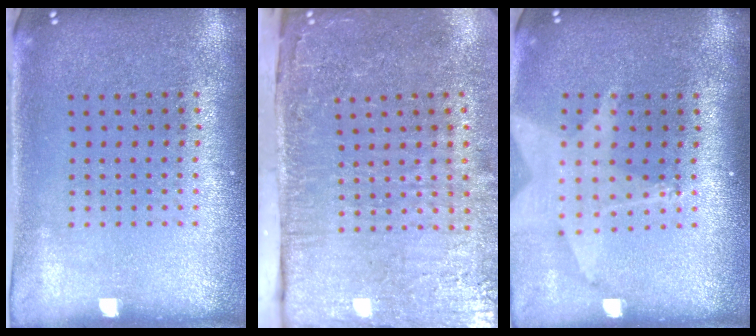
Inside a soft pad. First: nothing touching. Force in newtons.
{"total": 5.0, "press": 4.0, "slide": 3.0}
{"total": 2.0, "press": 1.5, "slide": 1.2}